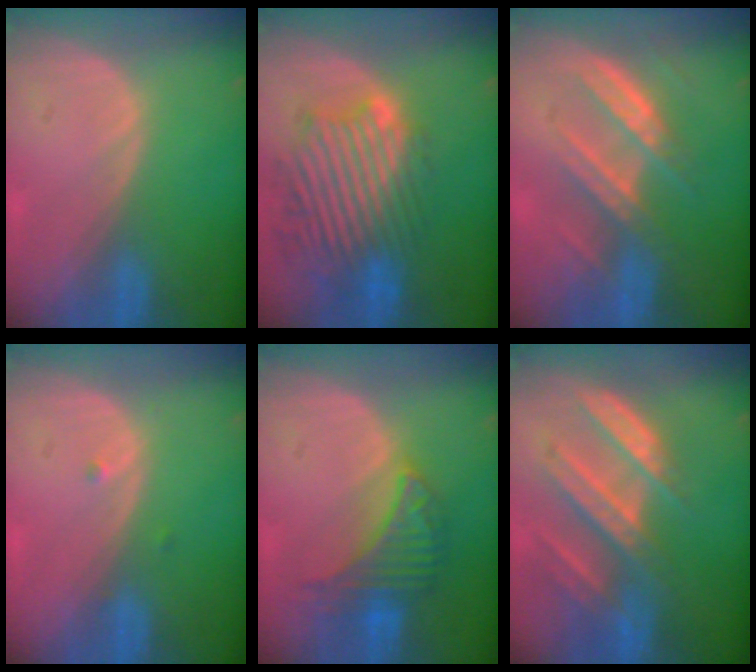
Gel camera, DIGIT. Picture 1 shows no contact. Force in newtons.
{"total": 12.1, "press": 10.9, "slide": 5.2}
{"total": 6.9, "press": 6.8, "slide": 1.0}
{"total": 0.9, "press": 0.7, "slide": 0.5}
{"total": 6.6, "press": 6.6, "slide": 0.7}
{"total": 9.0, "press": 8.1, "slide": 4.0}